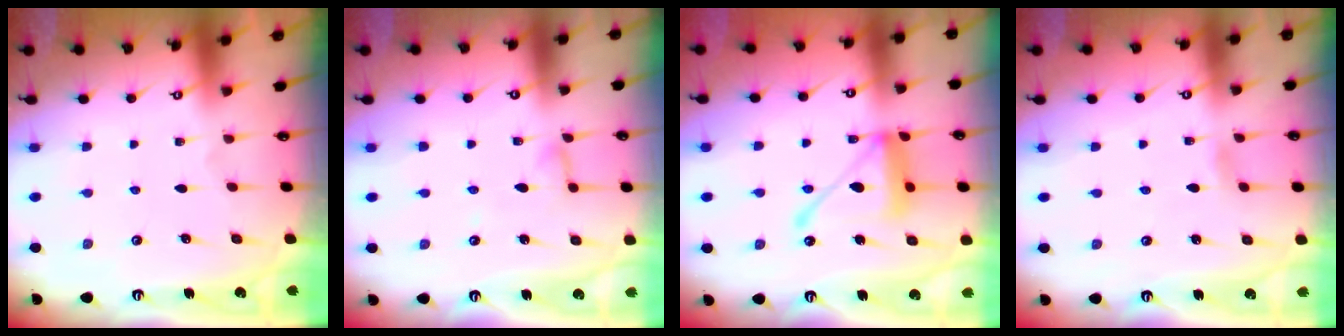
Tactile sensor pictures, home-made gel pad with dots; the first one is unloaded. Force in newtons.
{"total": 4.5, "press": 4.4, "slide": 0.3}
{"total": 14.0, "press": 14.0, "slide": 1.2}
{"total": 2.5, "press": 2.4, "slide": 0.3}